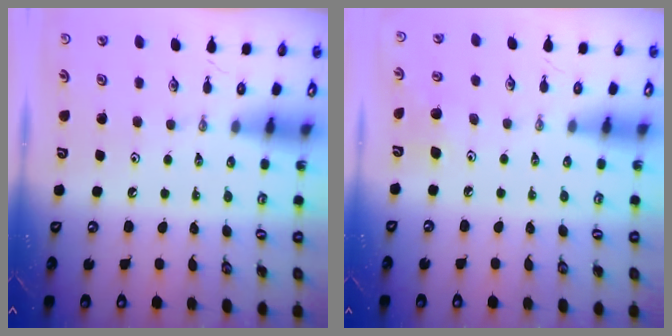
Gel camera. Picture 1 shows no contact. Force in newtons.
{"total": 6.8, "press": 6.6, "slide": 1.8}